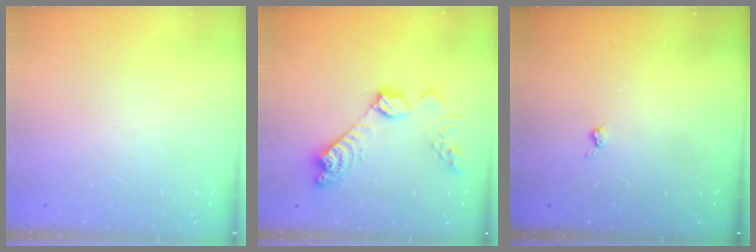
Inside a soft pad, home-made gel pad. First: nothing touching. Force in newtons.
{"total": 13.6, "press": 13.5, "slide": 0.5}
{"total": 2.8, "press": 2.7, "slide": 0.5}